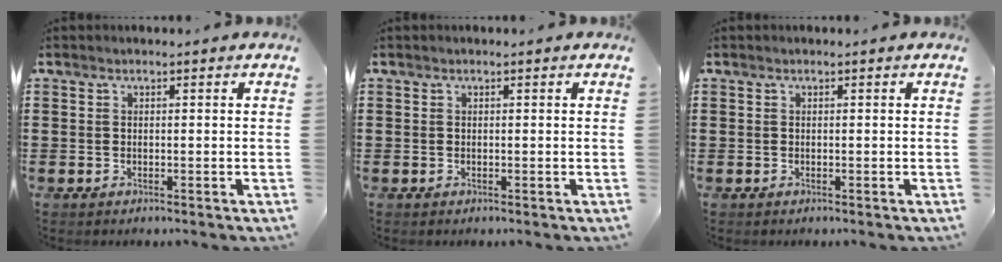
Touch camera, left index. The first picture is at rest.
{"total": 0.0}
{"total": 0.0}